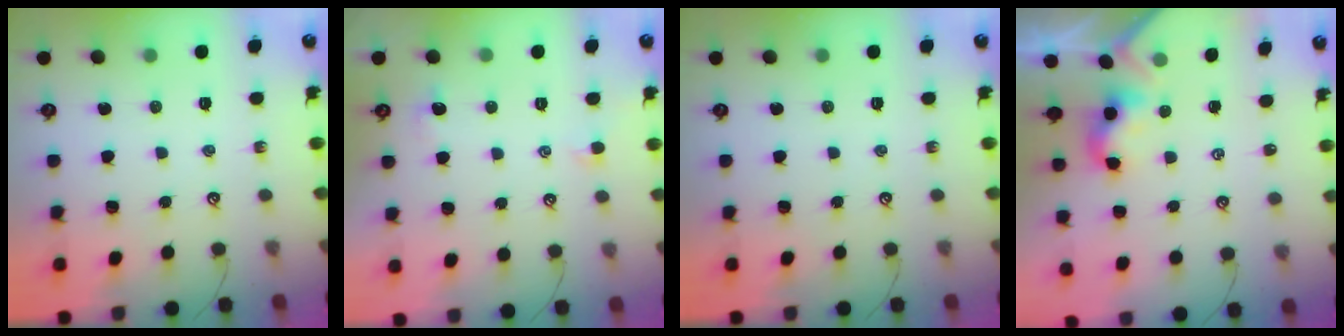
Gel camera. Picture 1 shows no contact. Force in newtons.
{"total": 1.0, "press": 0.9, "slide": 0.6}
{"total": 0.0}
{"total": 2.2, "press": 2.2, "slide": 0.2}